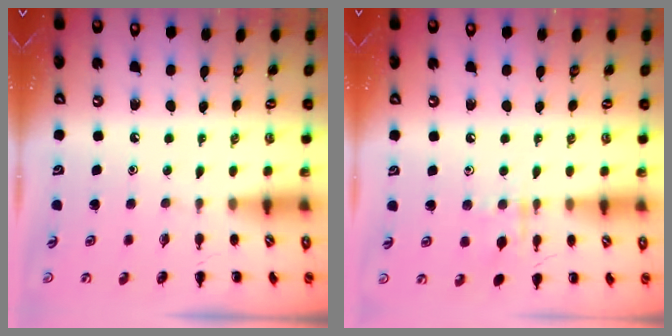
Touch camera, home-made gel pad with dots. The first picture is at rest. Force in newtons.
{"total": 7.2, "press": 7.1, "slide": 0.8}